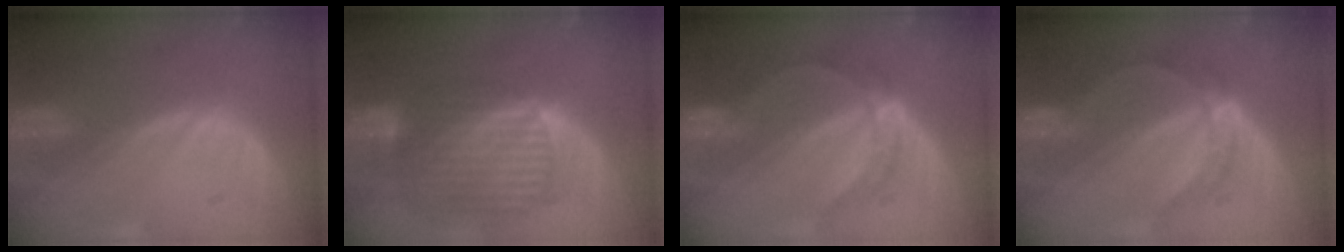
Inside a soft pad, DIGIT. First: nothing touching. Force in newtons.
{"total": 10.4, "press": 8.8, "slide": 5.6}
{"total": 5.0, "press": 4.8, "slide": 1.3}
{"total": 5.0, "press": 4.8, "slide": 1.3}